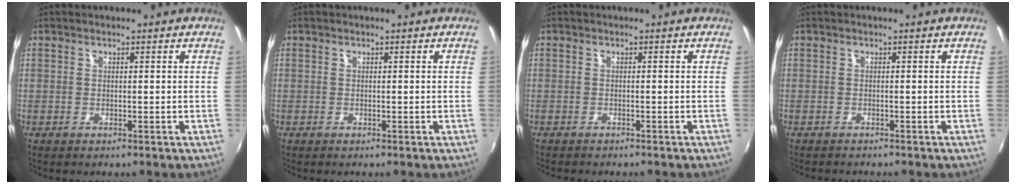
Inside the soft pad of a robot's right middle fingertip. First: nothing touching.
{"total": 0.0}
{"total": 1.5, "force": [-1.4, 0.3, 0.4], "torque": [-0.016, -0.009, -0.023]}
{"total": 1.4, "force": [-1.4, 0.2, 0.4], "torque": [-0.013, -0.009, -0.023]}